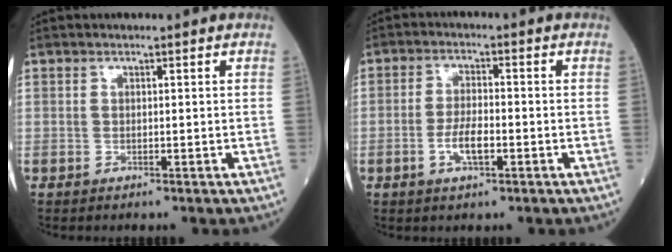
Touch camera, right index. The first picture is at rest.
{"total": 4.5, "force": [-1.5, 1.3, 4.0], "torque": [-0.075, 0.002, -0.027]}